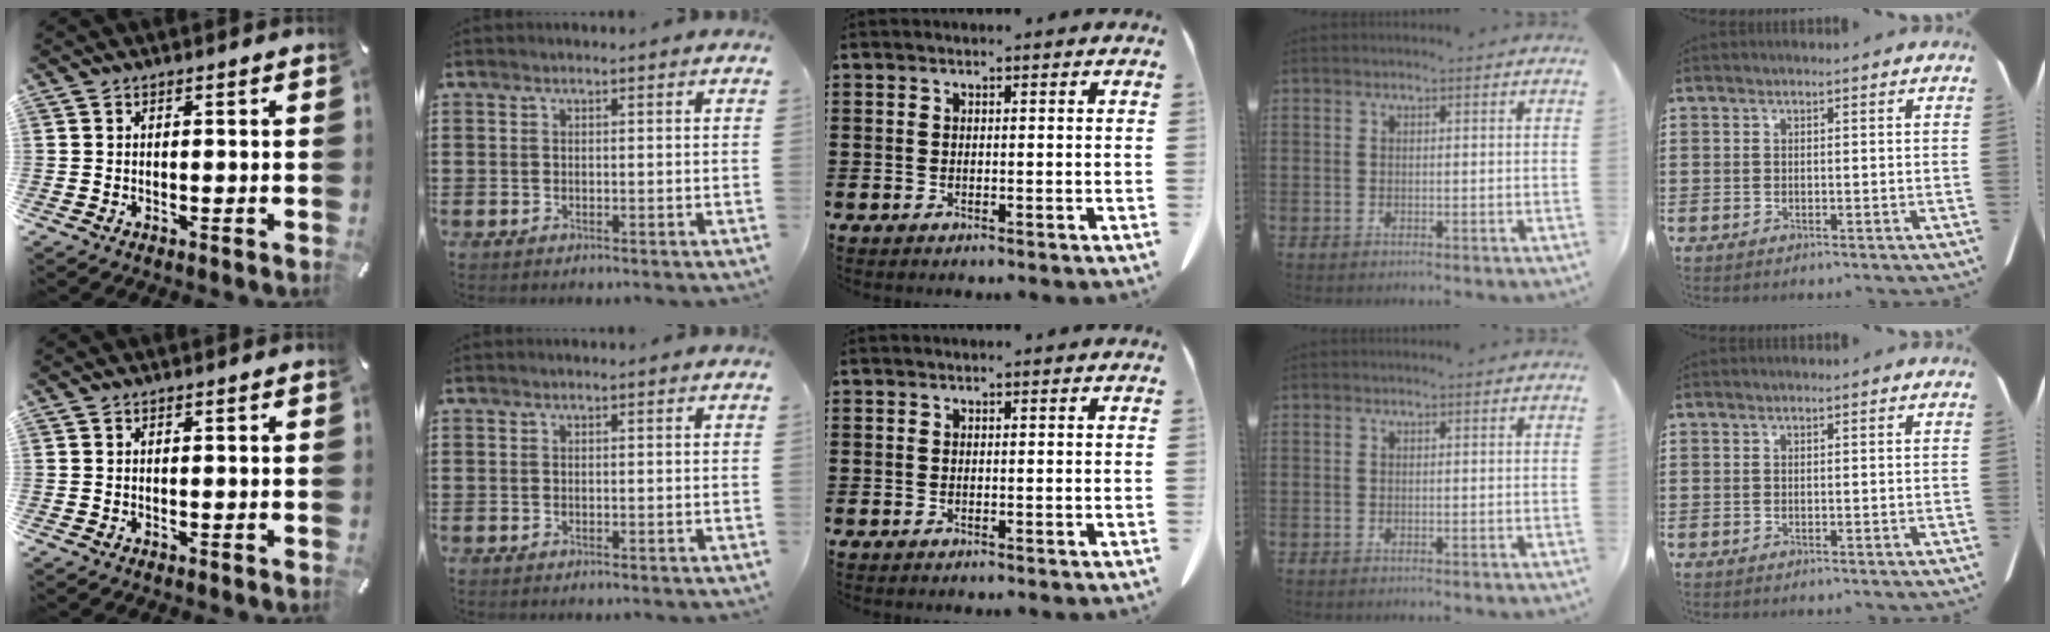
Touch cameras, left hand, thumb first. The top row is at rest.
{}